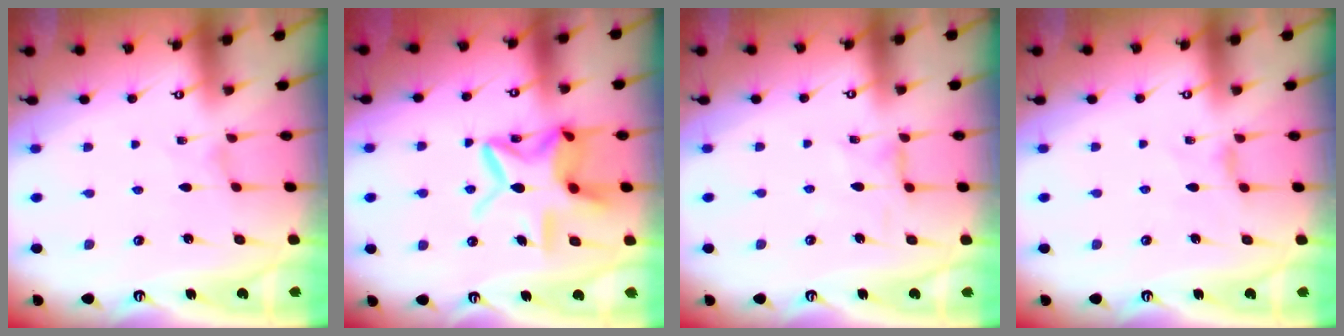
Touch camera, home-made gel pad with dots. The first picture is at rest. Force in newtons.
{"total": 15.7, "press": 15.6, "slide": 1.3}
{"total": 1.6, "press": 1.6, "slide": 0.3}
{"total": 1.1, "press": 1.0, "slide": 0.3}